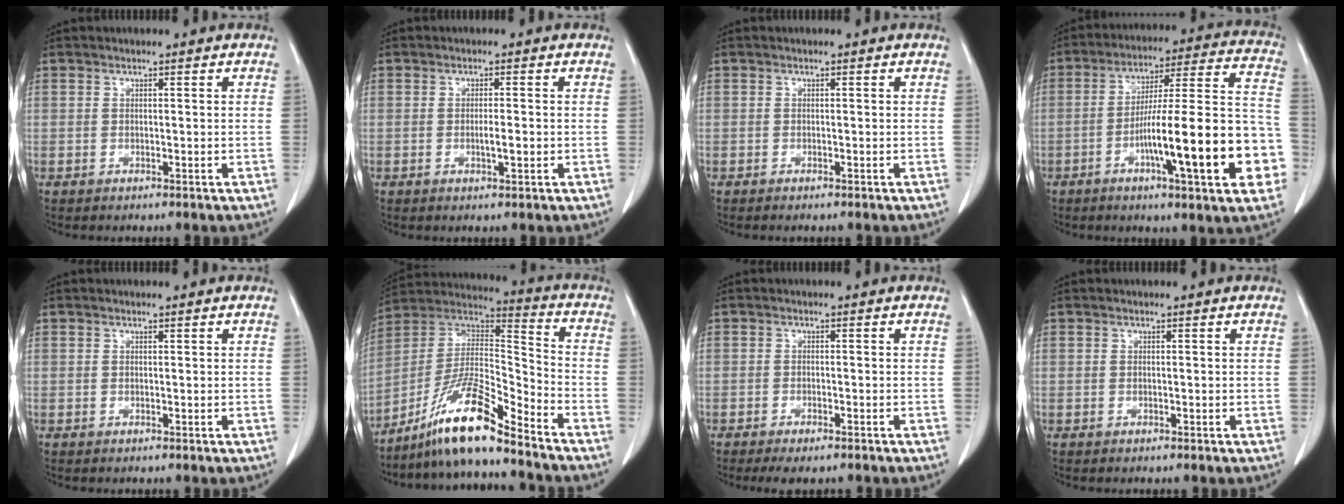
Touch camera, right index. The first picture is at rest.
{"total": 2.1, "force": [-0.4, 0.3, 2.0], "torque": [-0.037, -0.002, -0.006]}
{"total": 0.6, "force": [-0.5, 0.0, 0.4], "torque": [-0.008, -0.001, -0.009]}
{"total": 21.5, "force": [-6.9, 2.0, 20.2], "torque": [-0.247, 0.017, -0.100]}
{"total": 0.0}
{"total": 14.4, "force": [-10.8, 0.7, 9.4], "torque": [-0.179, 0.008, -0.196]}
{"total": 3.7, "force": [-2.8, 0.9, 2.1], "torque": [-0.029, -0.007, -0.037]}
{"total": 0.0}